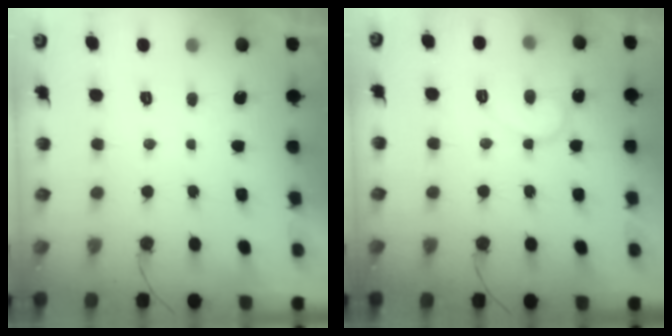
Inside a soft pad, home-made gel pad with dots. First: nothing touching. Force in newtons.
{"total": 10.0, "press": 9.9, "slide": 1.0}